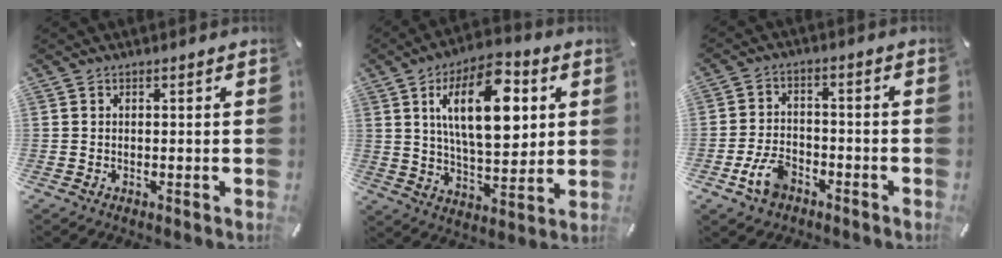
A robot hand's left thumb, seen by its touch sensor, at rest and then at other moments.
{"total": 19.1, "force": [6.6, 9.3, 15.3], "torque": [-0.254, -0.007, 0.102]}
{"total": 7.5, "force": [-4.1, 4.8, 4.2], "torque": [-0.093, 0.016, -0.075]}